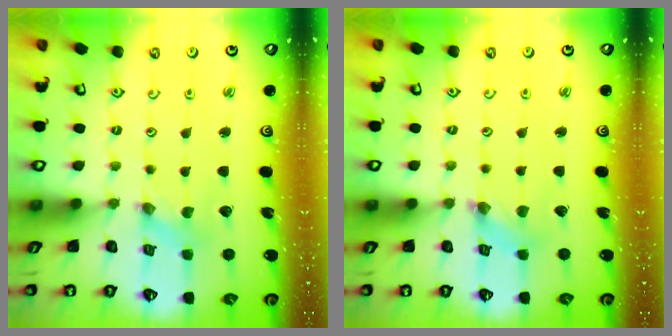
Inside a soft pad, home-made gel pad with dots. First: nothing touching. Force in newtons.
{"total": 2.0, "press": 2.0, "slide": 0.3}